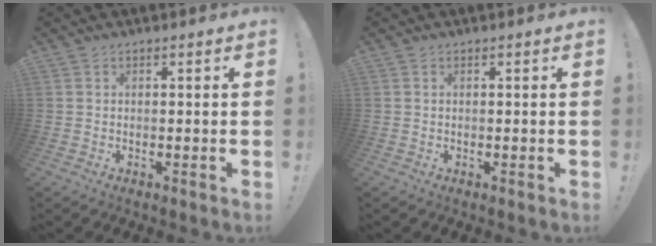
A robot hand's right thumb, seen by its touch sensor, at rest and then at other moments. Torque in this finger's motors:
{"motor_torque": [-0.05, -0.12, -0.22, 0.31, 0.00]}